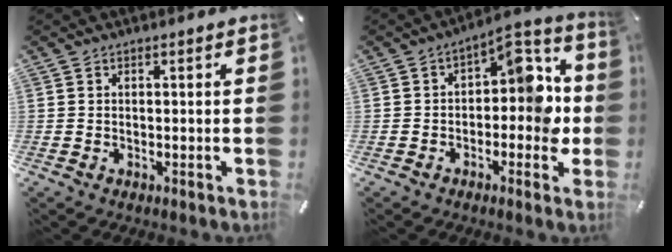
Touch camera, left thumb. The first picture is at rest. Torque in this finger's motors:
{"motor_torque": [0.30, 0.51, 0.81, 0.69, 0.09]}